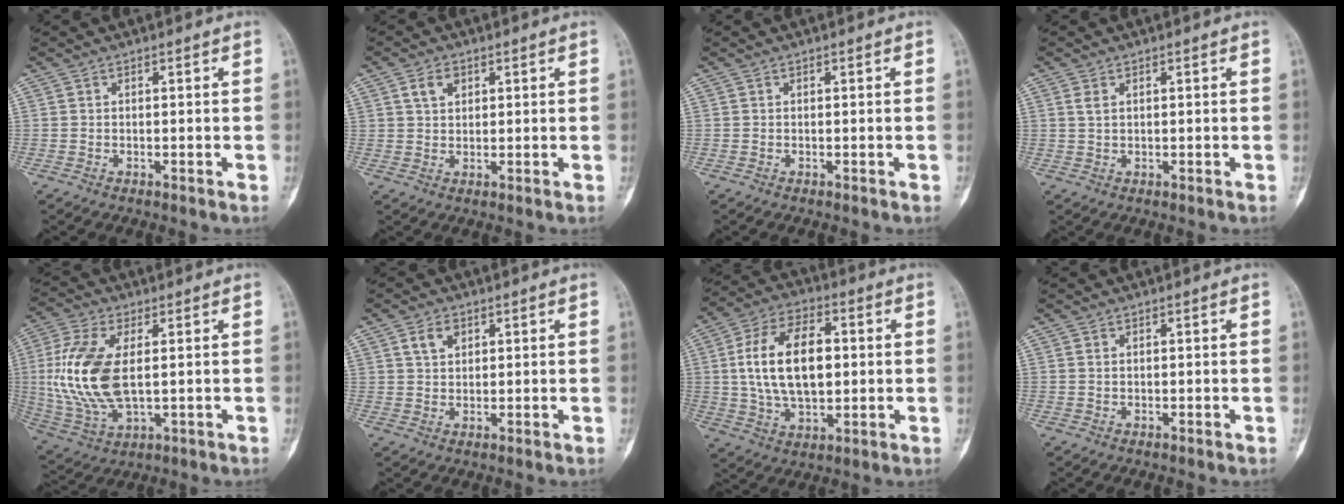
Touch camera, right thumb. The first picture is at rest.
{"total": 3.7, "force": [1.7, 2.6, 2.0], "torque": [-0.027, -0.004, 0.033]}
{"total": 0.0}
{"total": 1.8, "force": [0.7, 1.0, 1.3], "torque": [-0.028, 0.003, 0.020]}
{"total": 15.8, "force": [1.2, 8.1, 13.5], "torque": [-0.297, -0.008, 0.032]}
{"total": 3.9, "force": [1.9, 2.6, 2.1], "torque": [-0.029, -0.005, 0.036]}
{"total": 16.9, "force": [1.8, 9.6, 13.7], "torque": [-0.236, 0.009, 0.033]}
{"total": 0.6, "force": [0.2, 0.4, 0.4], "torque": [-0.011, 0.003, 0.005]}